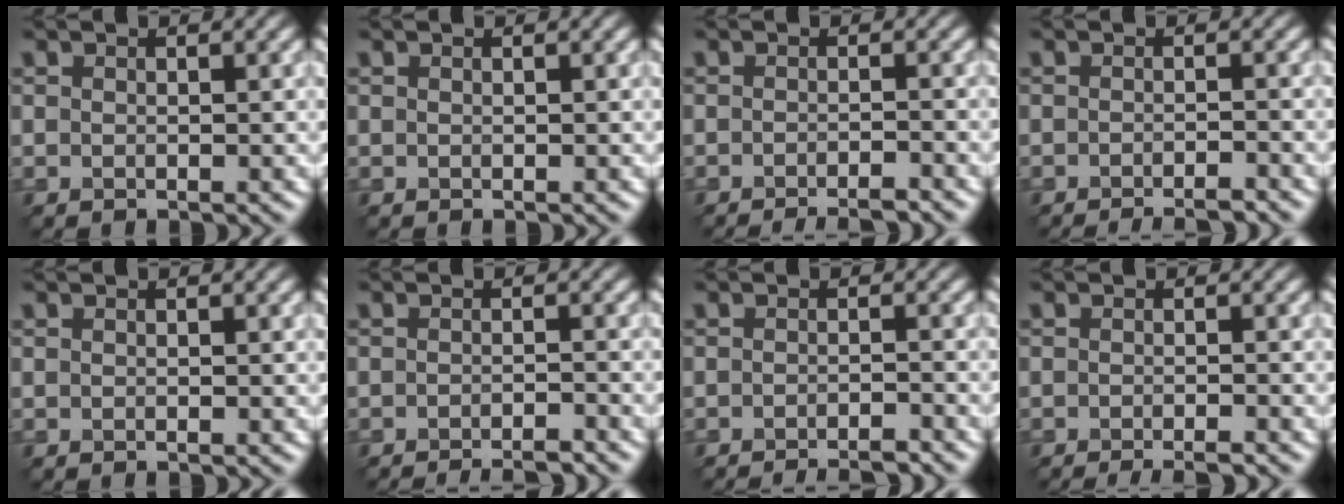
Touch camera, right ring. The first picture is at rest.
{"total": 0.0}
{"total": 3.5, "force": [-2.8, 0.6, 2.0], "torque": [-0.024, 0.002, -0.044]}
{"total": 3.1, "force": [-2.5, 0.5, 1.8], "torque": [-0.019, 0.001, -0.040]}
{"total": 0.0}
{"total": 3.3, "force": [-2.8, 0.5, 1.7], "torque": [-0.019, 0.002, -0.043]}
{"total": 3.4, "force": [-3.0, 0.4, 1.6], "torque": [-0.019, 0.002, -0.045]}
{"total": 3.0, "force": [-2.1, 0.6, 2.0], "torque": [-0.018, 0.000, -0.034]}